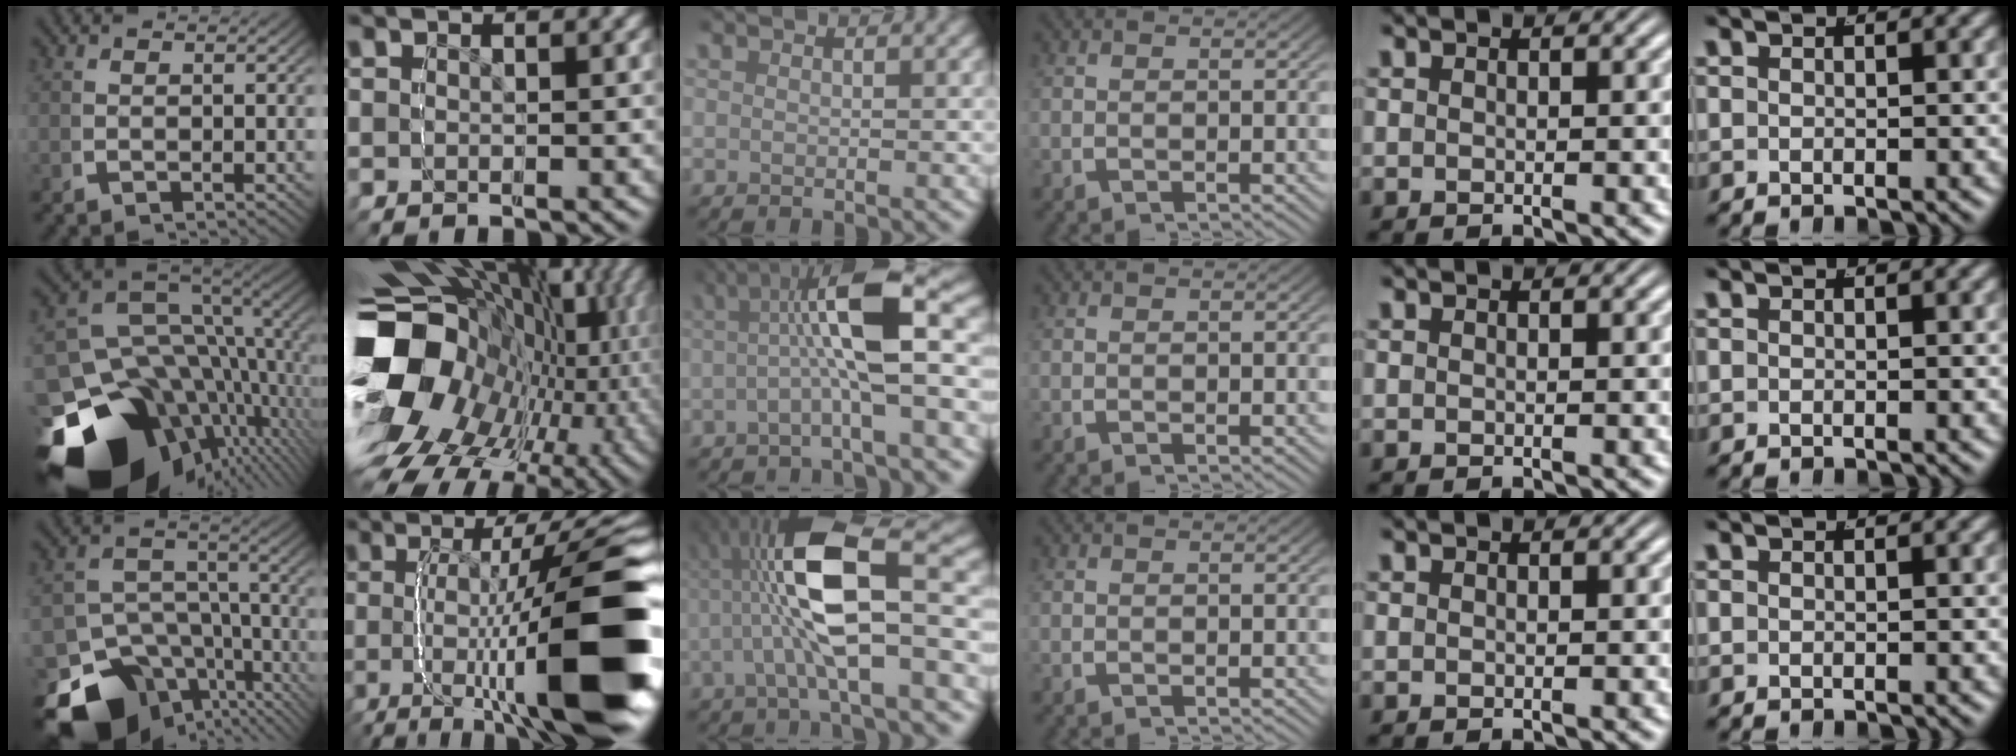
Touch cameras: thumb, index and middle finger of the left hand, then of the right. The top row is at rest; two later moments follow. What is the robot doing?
{"motion": "grasp_and_lifting", "object": "button"}